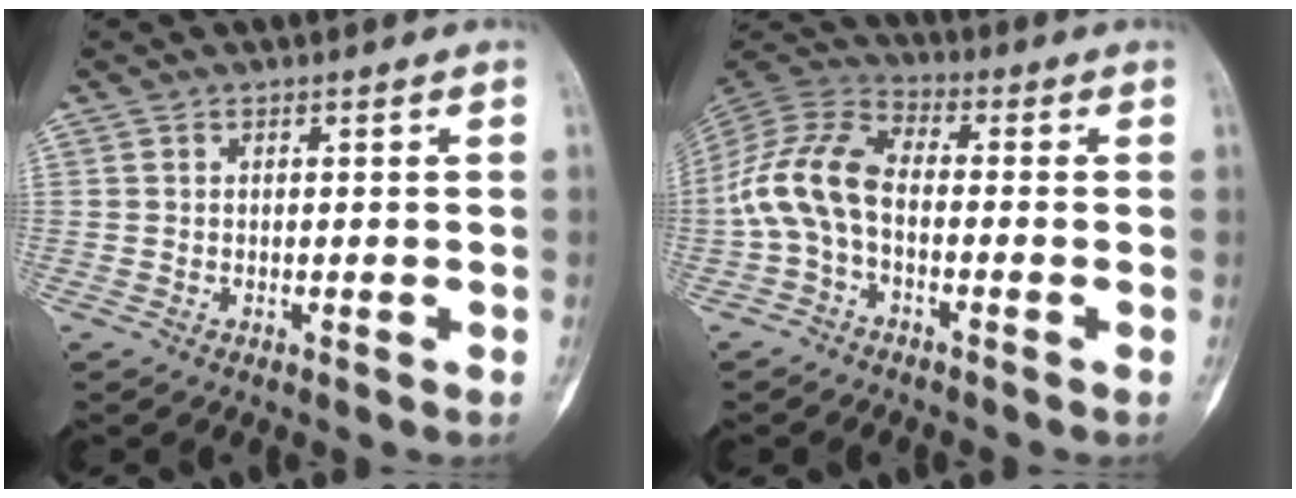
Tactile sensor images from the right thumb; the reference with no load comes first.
{"total": 11.2, "force": [-2.0, 6.4, 8.9], "torque": [-0.184, 0.035, -0.051]}